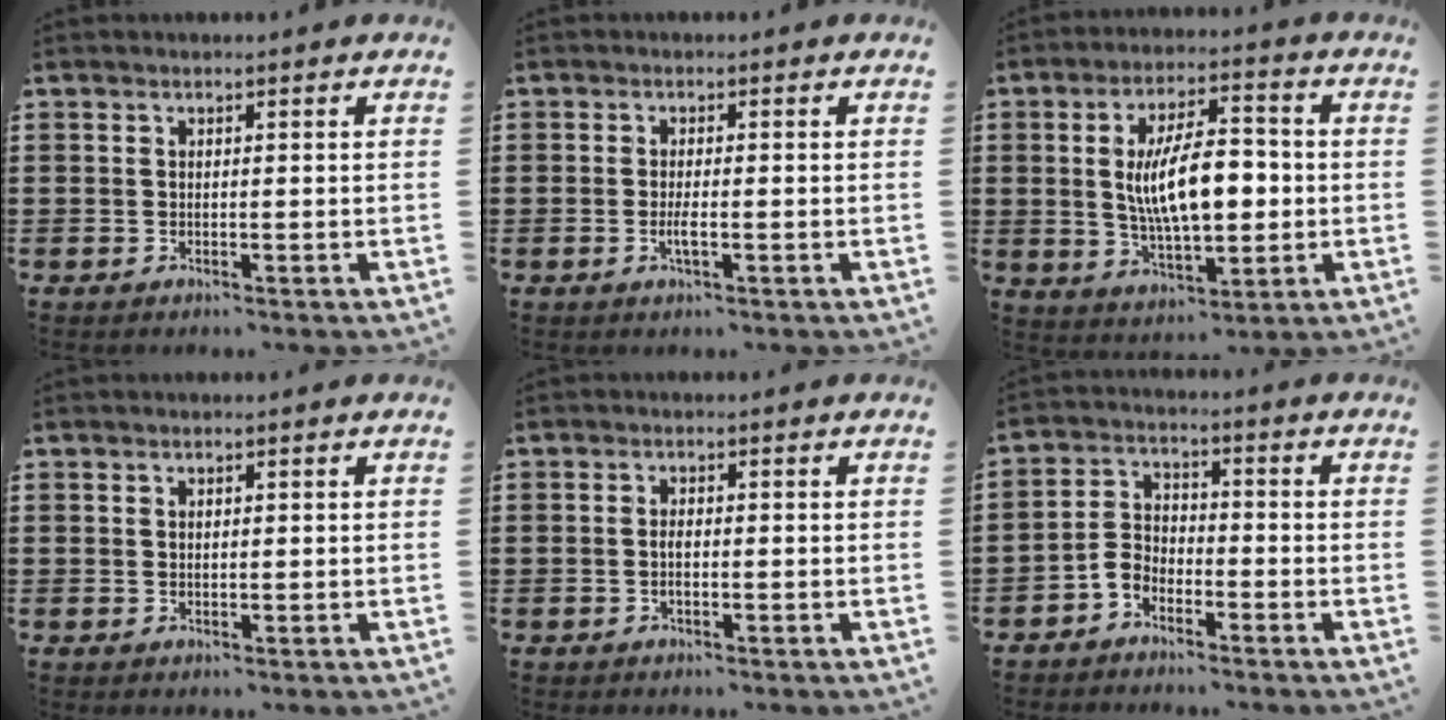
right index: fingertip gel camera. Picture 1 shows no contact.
{"total": 2.2, "force": [-0.7, 0.4, 2.1], "torque": [-0.052, -0.005, -0.017]}
{"total": 11.0, "force": [0.3, 4.8, 9.9], "torque": [-0.178, 0.004, -0.001]}
{"total": 0.6, "force": [0.4, 0.4, 0.3], "torque": [-0.007, 0.003, 0.007]}
{"total": 1.5, "force": [-0.3, 0.4, 1.4], "torque": [-0.028, -0.005, -0.003]}
{"total": 3.6, "force": [-2.6, 2.1, 1.2], "torque": [-0.043, 0.006, -0.057]}